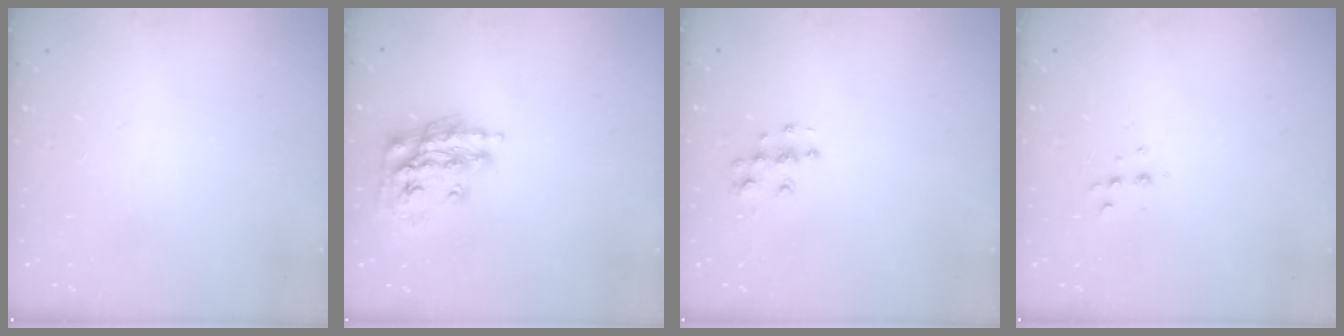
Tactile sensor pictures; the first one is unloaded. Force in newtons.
{"total": 16.3, "press": 16.2, "slide": 1.1}
{"total": 6.7, "press": 6.7, "slide": 0.3}
{"total": 4.3, "press": 4.2, "slide": 0.8}